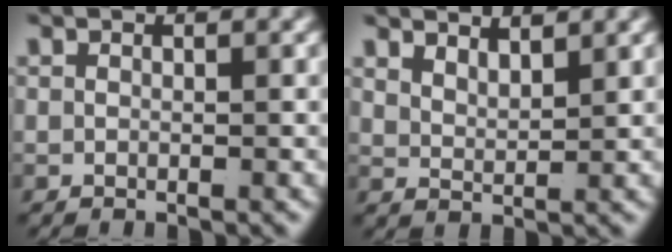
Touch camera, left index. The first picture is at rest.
{"total": 2.4, "force": [2.2, 0.3, 0.9], "torque": [-0.020, -0.014, 0.047]}